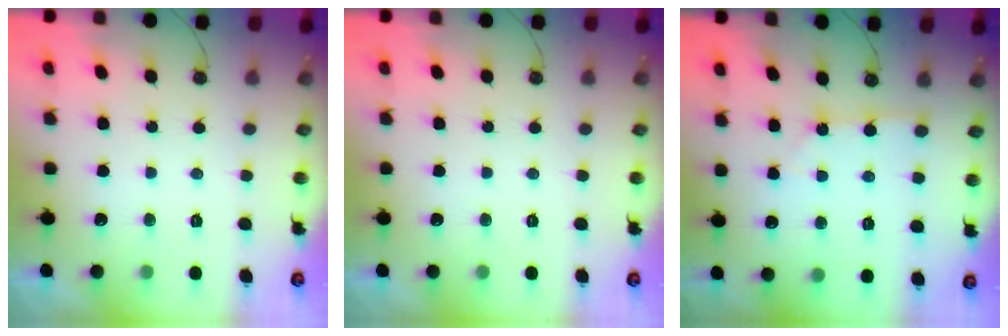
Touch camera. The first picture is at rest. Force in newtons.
{"total": 0.0}
{"total": 1.9, "press": 1.9, "slide": 0.1}